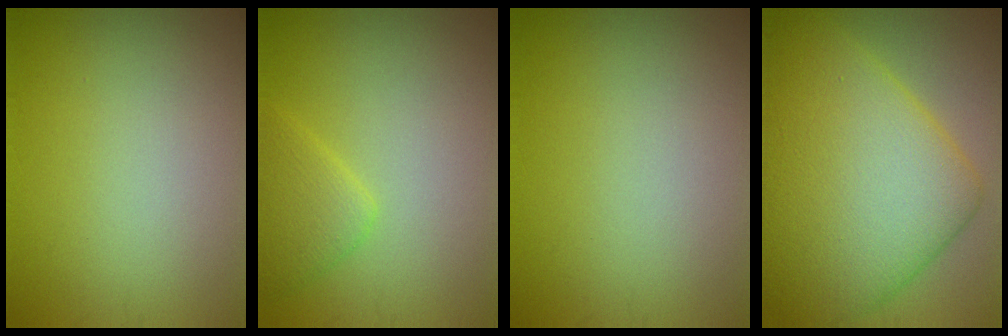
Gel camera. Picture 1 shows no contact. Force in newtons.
{"total": 2.3, "press": 2.3, "slide": 0.1}
{"total": 0.0}
{"total": 12.4, "press": 12.4, "slide": 0.2}